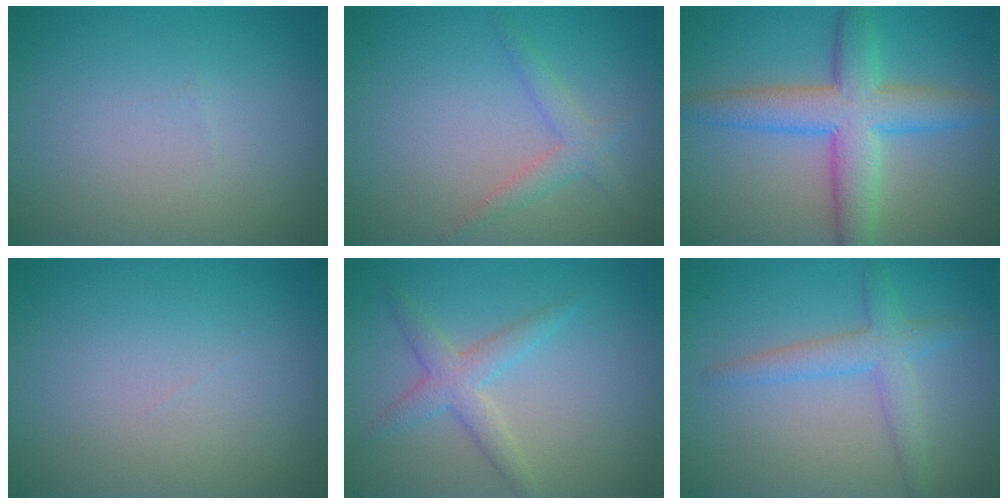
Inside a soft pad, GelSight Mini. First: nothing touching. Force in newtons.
{"total": 2.0, "press": 2.0, "slide": 0.2}
{"total": 6.9, "press": 6.9, "slide": 0.2}
{"total": 0.0}
{"total": 2.8, "press": 2.8, "slide": 0.0}
{"total": 2.6, "press": 2.6, "slide": 0.2}